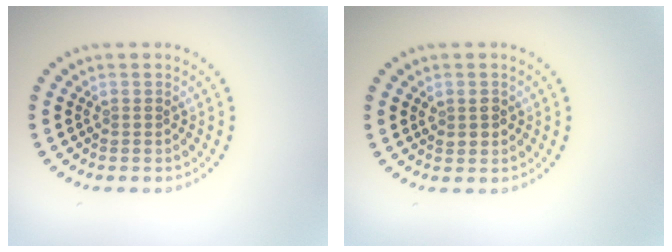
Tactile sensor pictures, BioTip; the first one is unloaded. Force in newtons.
{"total": 1.5, "press": 1.5, "slide": 0.4}